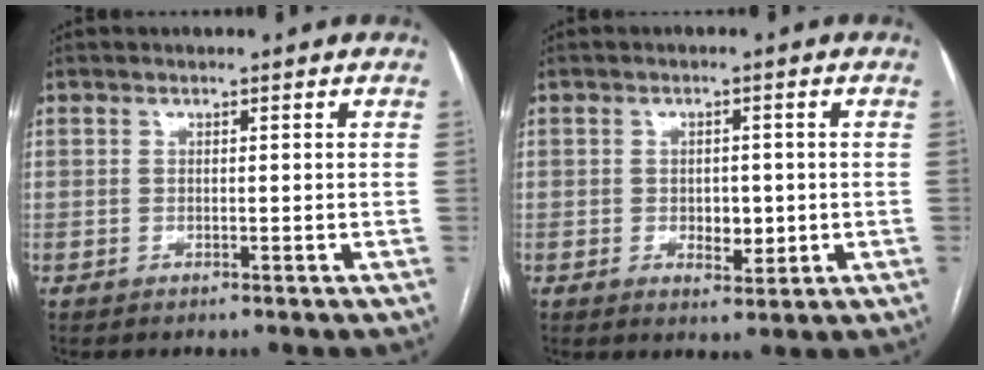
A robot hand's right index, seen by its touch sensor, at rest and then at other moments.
{"total": 3.8, "force": [-0.5, 2.1, 3.1], "torque": [-0.043, -0.001, -0.001]}